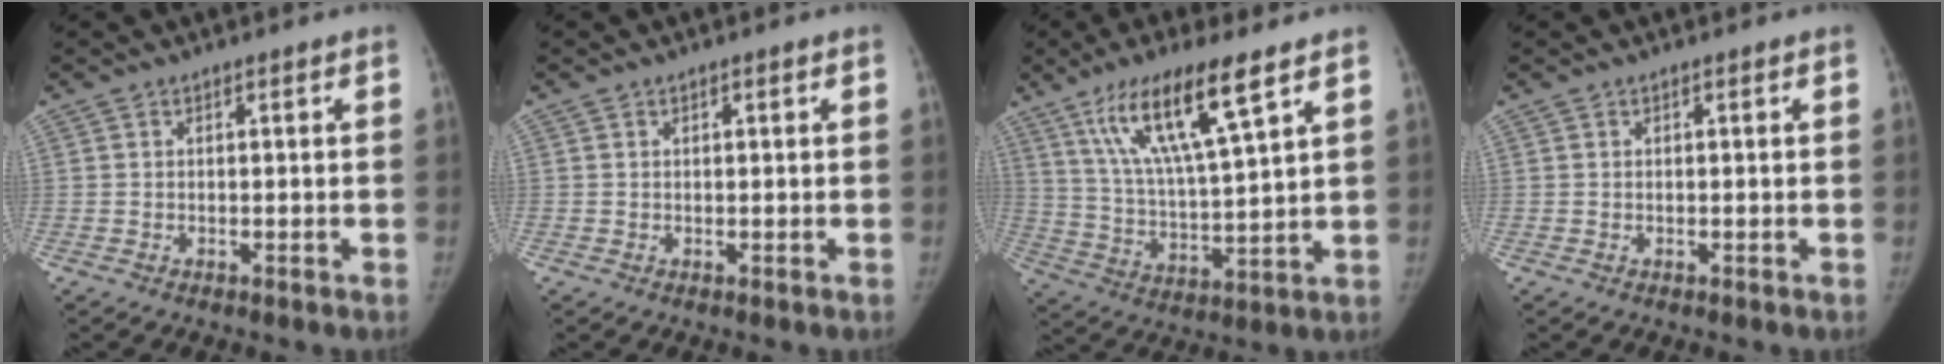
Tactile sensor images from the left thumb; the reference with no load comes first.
{"total": 0.6, "force": [0.2, 0.6, 0.1], "torque": [0.009, 0.002, 0.002]}
{"total": 15.9, "force": [9.1, 2.9, 12.8], "torque": [-0.234, -0.035, 0.176]}
{"total": 0.0}